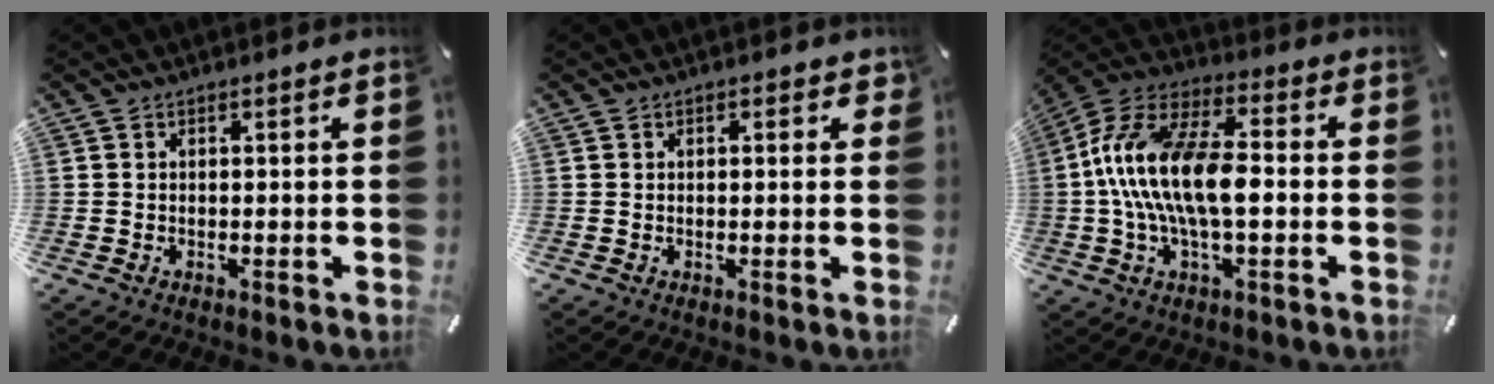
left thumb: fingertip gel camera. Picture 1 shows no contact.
{"total": 1.1, "force": [0.3, 0.8, 0.7], "torque": [-0.005, 0.004, 0.002]}
{"total": 16.3, "force": [-1.6, 7.1, 14.6], "torque": [-0.302, 0.001, -0.032]}